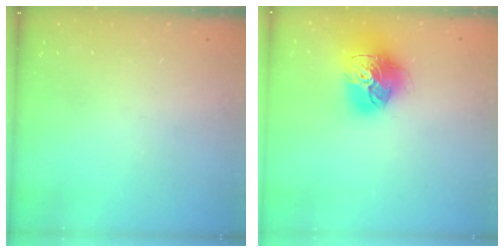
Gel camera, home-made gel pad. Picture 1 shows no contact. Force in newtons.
{"total": 18.6, "press": 18.5, "slide": 1.9}